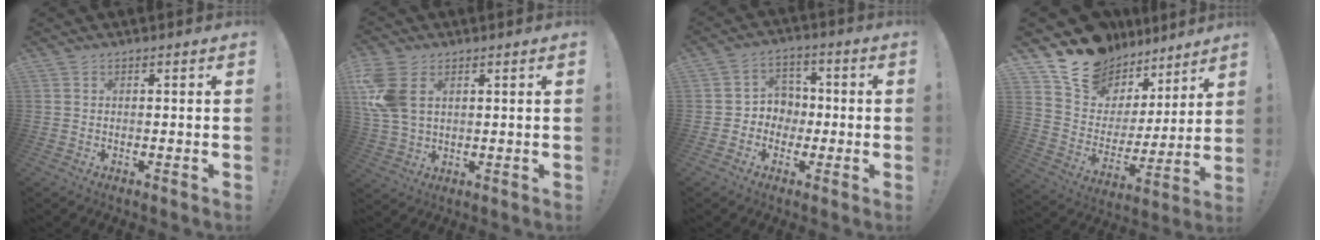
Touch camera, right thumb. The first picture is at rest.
{"total": 11.2, "force": [3.8, 7.2, 7.6], "torque": [-0.161, -0.004, 0.077]}
{"total": 6.9, "force": [-1.4, 6.6, 1.3], "torque": [-0.016, 0.018, -0.022]}
{"total": 16.0, "force": [13.1, 8.6, 3.3], "torque": [-0.063, -0.104, 0.250]}